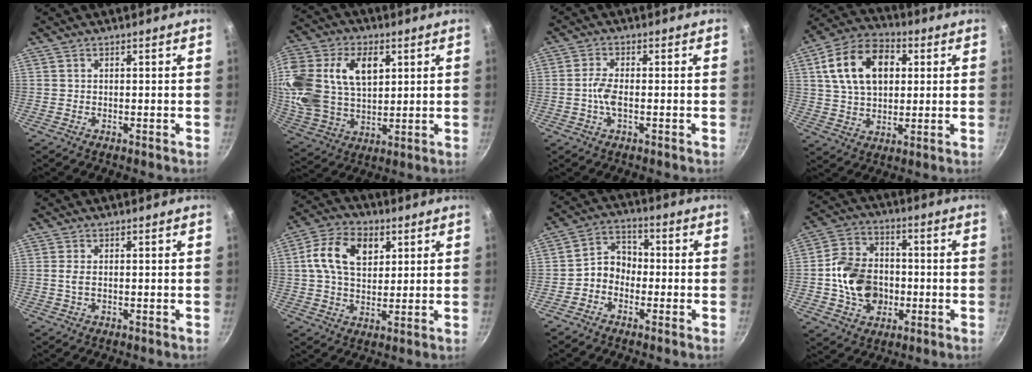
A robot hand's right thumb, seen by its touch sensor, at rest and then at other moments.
{"total": 23.0, "force": [6.5, 15.4, 15.8], "torque": [-0.344, 0.011, 0.124]}
{"total": 4.1, "force": [-0.8, 1.7, 3.7], "torque": [-0.081, 0.006, -0.021]}
{"total": 16.2, "force": [4.1, 10.8, 11.4], "torque": [-0.176, 0.010, 0.062]}
{"total": 1.8, "force": [0.0, 0.9, 1.5], "torque": [-0.033, 0.000, -0.001]}
{"total": 12.2, "force": [3.6, 8.2, 8.3], "torque": [-0.135, 0.006, 0.052]}
{"total": 5.9, "force": [-1.9, 4.7, 3.0], "torque": [-0.024, 0.033, -0.049]}
{"total": 14.2, "force": [-1.7, 11.2, 8.6], "torque": [-0.128, 0.028, -0.032]}